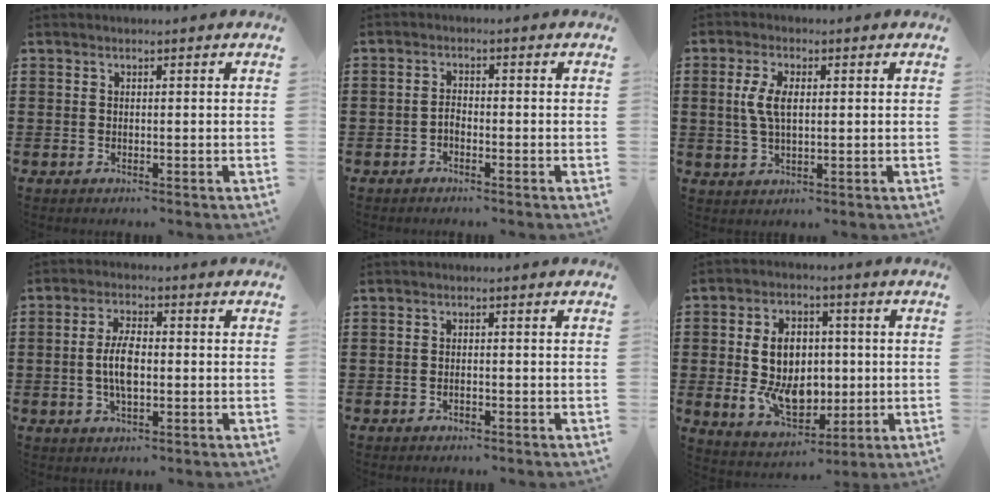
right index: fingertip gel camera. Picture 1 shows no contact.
{"total": 1.6, "force": [-1.1, 0.8, 0.8], "torque": [-0.020, 0.000, -0.022]}
{"total": 4.7, "force": [0.7, 1.7, 4.3], "torque": [-0.098, 0.003, 0.007]}
{"total": 5.7, "force": [-0.6, 2.2, 5.2], "torque": [-0.117, -0.005, -0.016]}
{"total": 0.8, "force": [-0.7, -0.4, 0.3], "torque": [-0.004, -0.004, -0.011]}
{"total": 10.4, "force": [-0.2, 7.3, 7.3], "torque": [-0.145, 0.004, -0.005]}